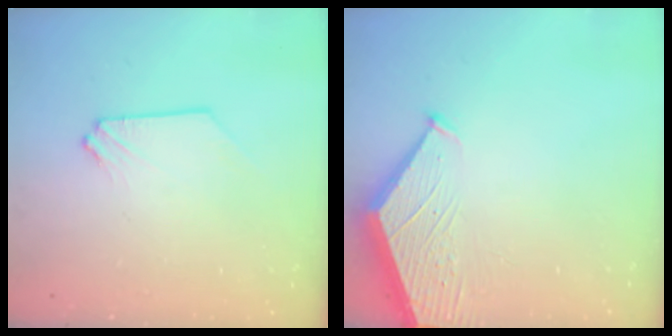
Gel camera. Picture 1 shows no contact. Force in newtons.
{"total": 3.1, "press": 3.1, "slide": 0.4}